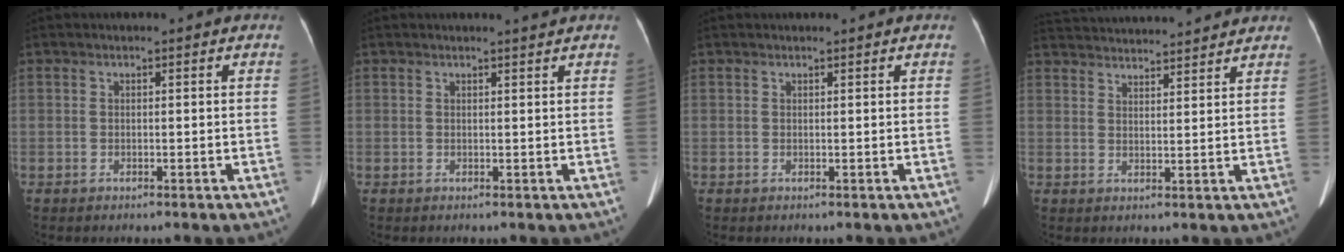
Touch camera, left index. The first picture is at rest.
{"total": 1.1, "force": [1.0, -0.5, 0.2], "torque": [-0.011, -0.009, 0.018]}
{"total": 1.1, "force": [1.0, 0.1, 0.3], "torque": [-0.009, 0.013, 0.014]}
{"total": 16.1, "force": [15.3, 1.9, 4.8], "torque": [-0.093, 0.044, 0.224]}